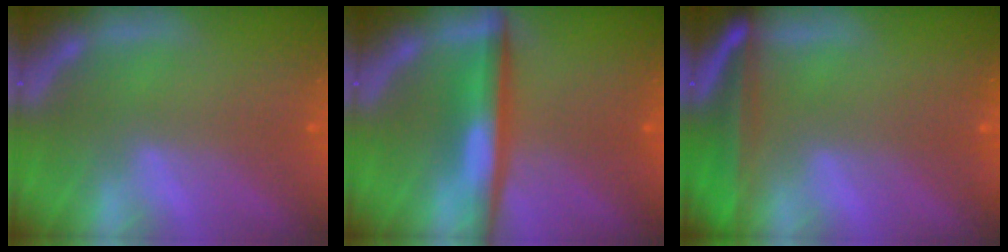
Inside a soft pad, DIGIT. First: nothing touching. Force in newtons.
{"total": 5.0}
{"total": 7.1}